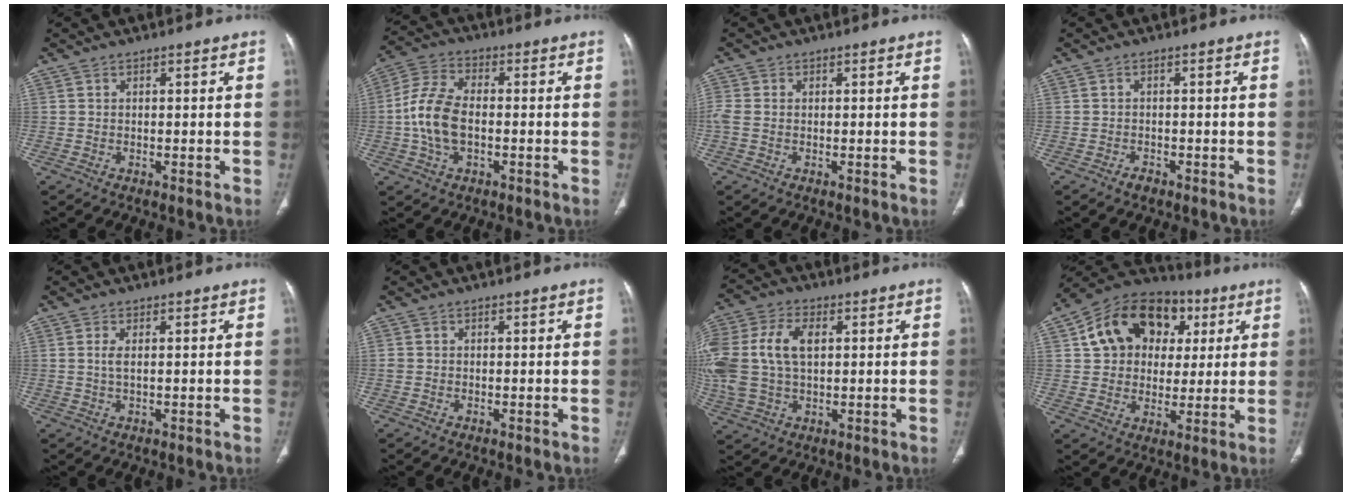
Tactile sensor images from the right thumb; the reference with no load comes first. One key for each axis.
{"total": 10.2, "fx": -1.2, "fy": 6.0, "fz": 8.1, "tx": -0.169, "ty": 0.024, "tz": -0.030}
{"total": 2.6, "fx": -0.1, "fy": 1.8, "fz": 1.8, "tx": -0.064, "ty": 0.003, "tz": -0.002}
{"total": 1.3, "fx": -1.0, "fy": 0.7, "fz": 0.4, "tx": -0.009, "ty": 0.003, "tz": -0.020}
{"total": 1.8, "fx": 0.3, "fy": 0.5, "fz": 1.7, "tx": -0.041, "ty": -0.002, "tz": 0.009}
{"total": 0.9, "fx": -0.1, "fy": 0.9, "fz": 0.3, "tx": -0.002, "ty": 0.002, "tz": 0.000}
{"total": 17.3, "fx": 2.7, "fy": 11.0, "fz": 13.2, "tx": -0.327, "ty": 0.014, "tz": 0.053}
{"total": 18.5, "fx": 5.5, "fy": 14.4, "fz": 10.3, "tx": -0.131, "ty": 0.020, "tz": 0.085}